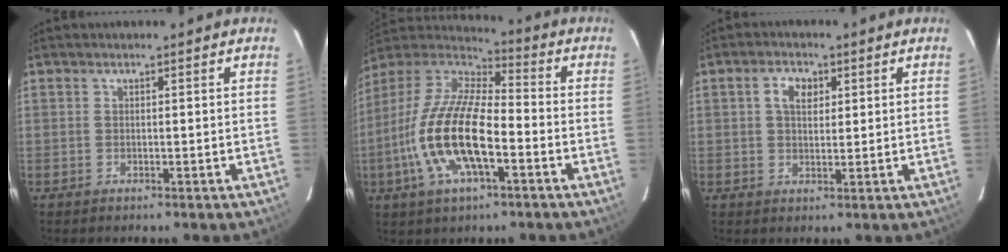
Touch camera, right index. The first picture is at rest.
{"total": 18.4, "force": [-5.6, 6.8, 16.2], "torque": [-0.333, -0.009, -0.112]}
{"total": 4.1, "force": [1.4, 2.7, 2.8], "torque": [-0.047, 0.011, 0.026]}